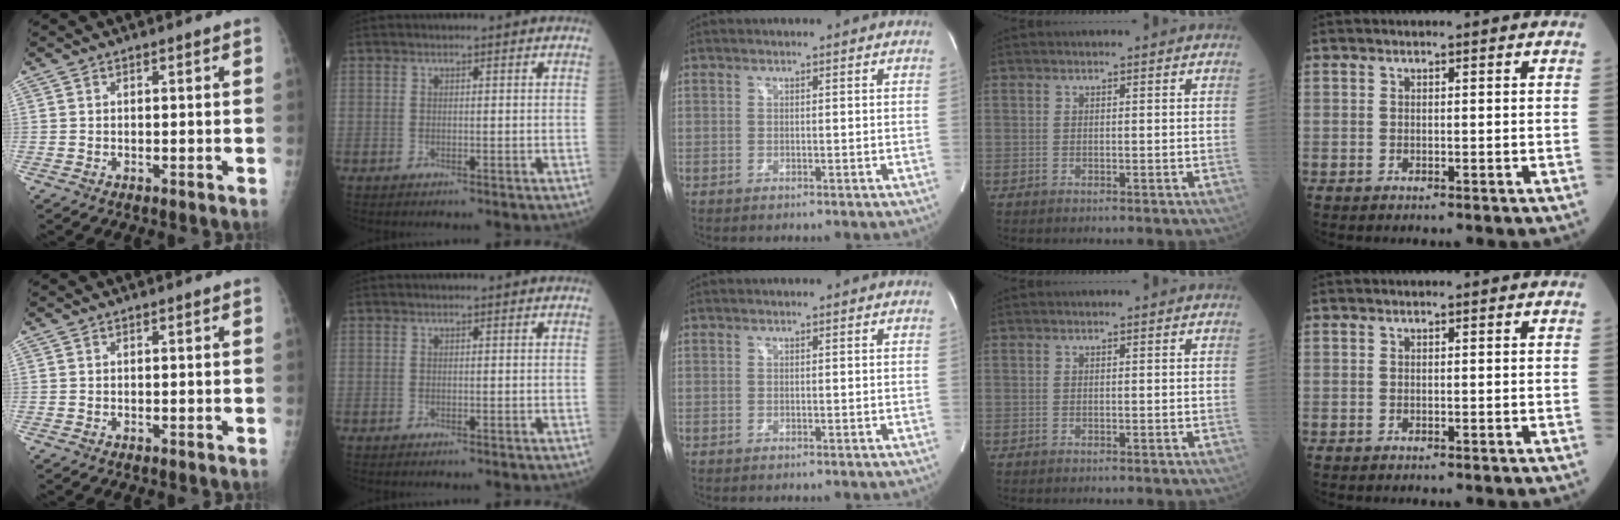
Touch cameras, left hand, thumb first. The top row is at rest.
{}